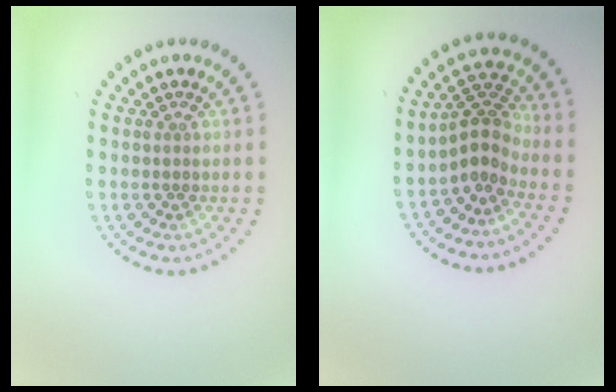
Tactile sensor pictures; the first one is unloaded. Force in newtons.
{"total": 2.9, "press": 2.2, "slide": 1.9}